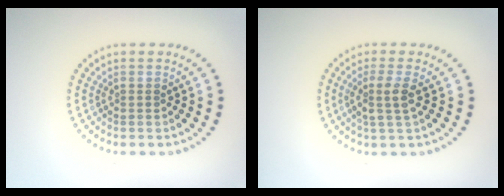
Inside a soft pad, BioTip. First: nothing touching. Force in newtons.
{"total": 2.2, "press": 1.9, "slide": 1.2}